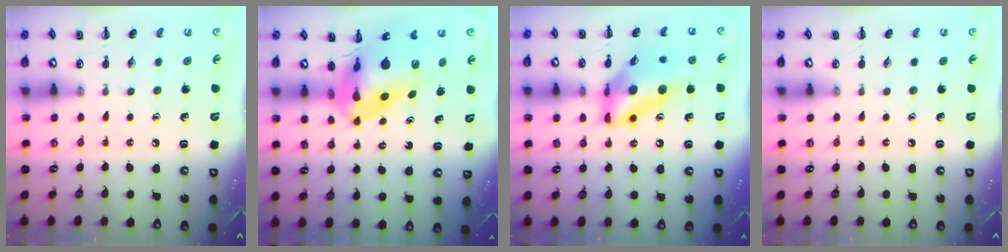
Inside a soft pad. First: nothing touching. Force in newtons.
{"total": 12.2, "press": 11.7, "slide": 3.5}
{"total": 13.2, "press": 12.5, "slide": 4.4}
{"total": 0.0}